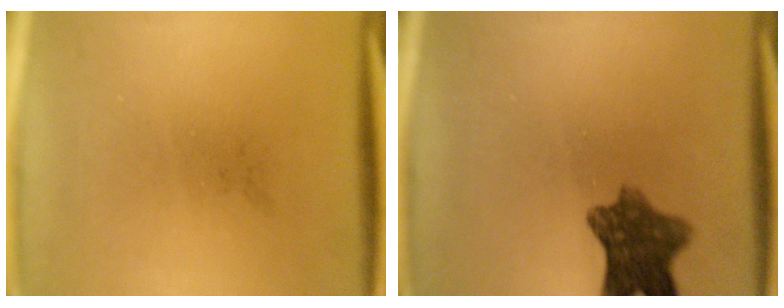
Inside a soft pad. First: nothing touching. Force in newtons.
{"total": 8.1}